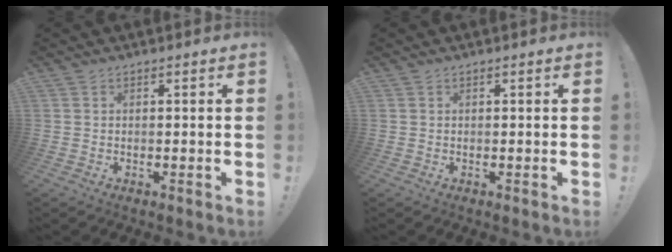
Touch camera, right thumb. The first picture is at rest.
{"total": 0.0}